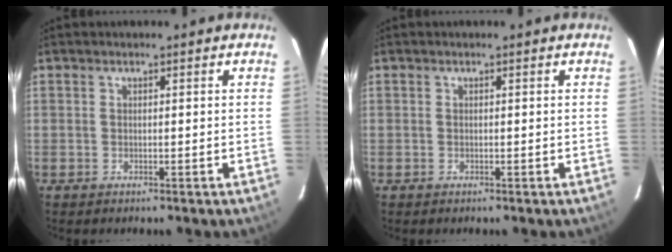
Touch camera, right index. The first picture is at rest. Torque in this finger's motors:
{"motor_torque": [0.00, 0.00, 0.00, 0.00]}